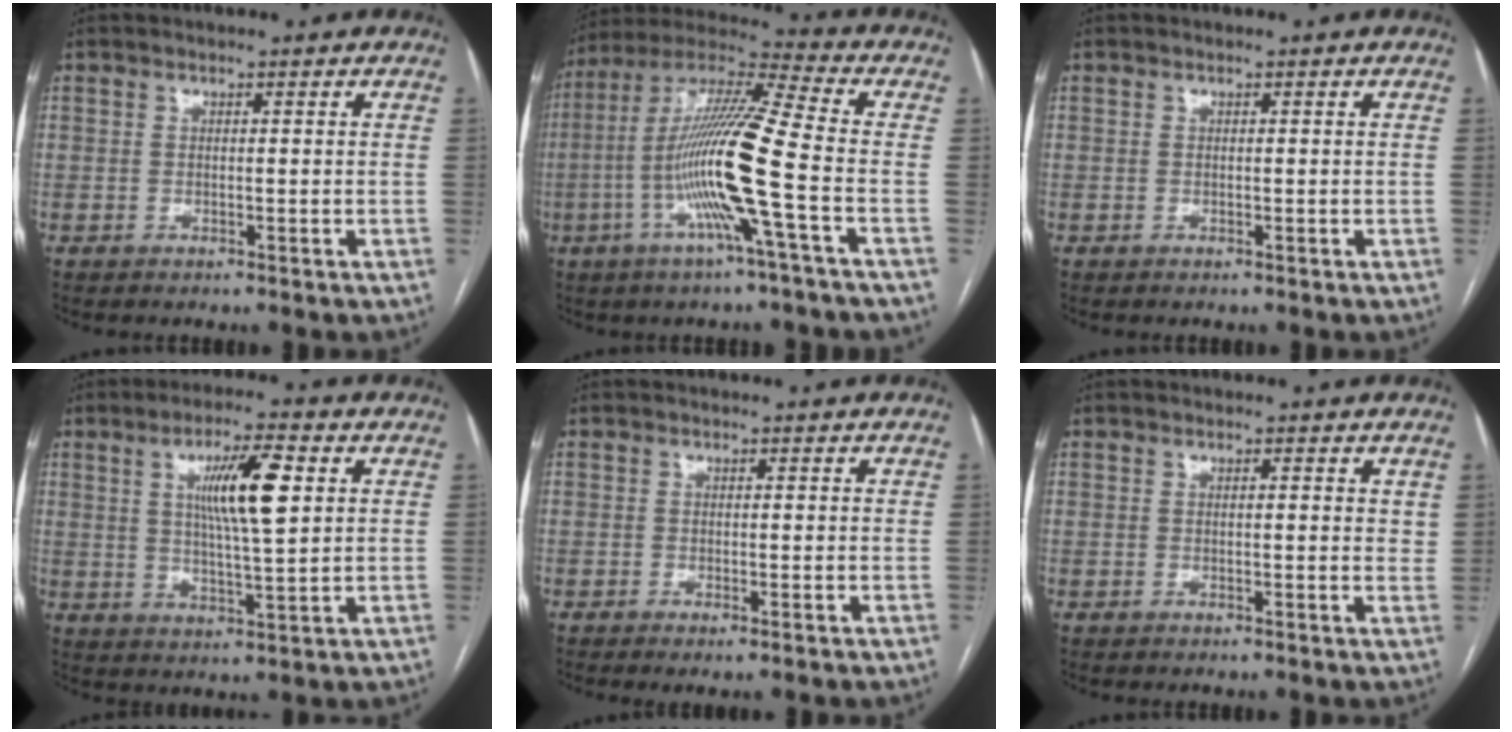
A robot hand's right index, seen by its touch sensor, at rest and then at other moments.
{"total": 16.0, "force": [-4.2, -1.0, 15.4], "torque": [-0.300, -0.002, -0.091]}
{"total": 0.0}
{"total": 10.0, "force": [2.8, 1.1, 9.5], "torque": [-0.163, 0.003, 0.049]}
{"total": 1.4, "force": [-0.4, 0.2, 1.3], "torque": [-0.021, -0.004, -0.002]}
{"total": 1.6, "force": [0.9, 0.5, 1.3], "torque": [-0.016, 0.000, 0.008]}